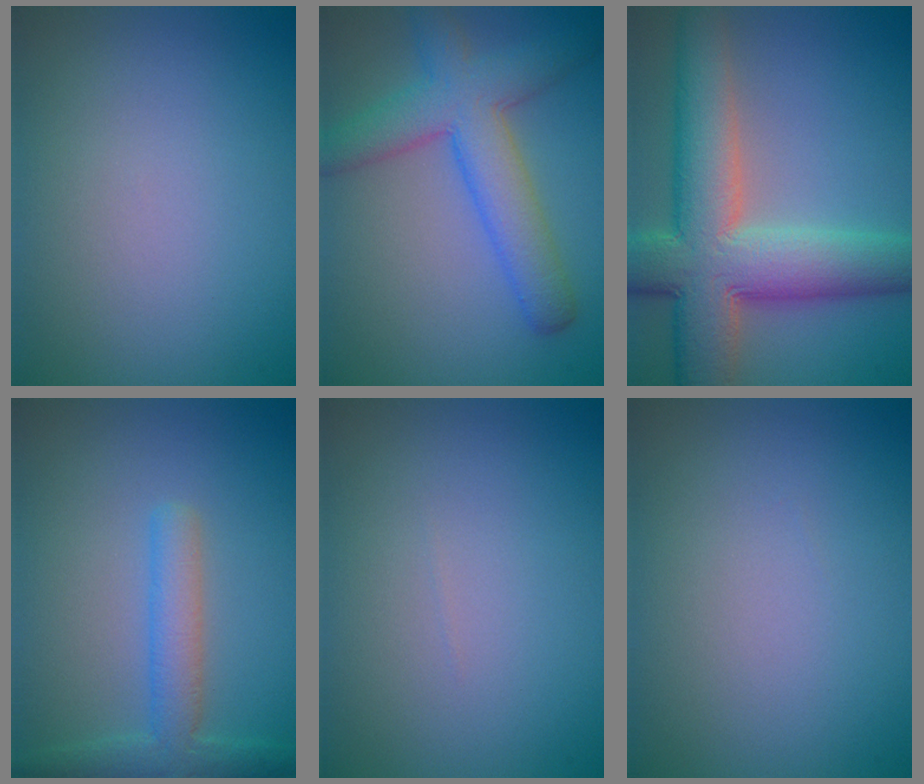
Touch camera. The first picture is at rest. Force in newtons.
{"total": 6.3, "press": 6.3, "slide": 0.3}
{"total": 11.1, "press": 11.0, "slide": 0.5}
{"total": 3.5, "press": 3.5, "slide": 0.2}
{"total": 0.0}
{"total": 0.0}